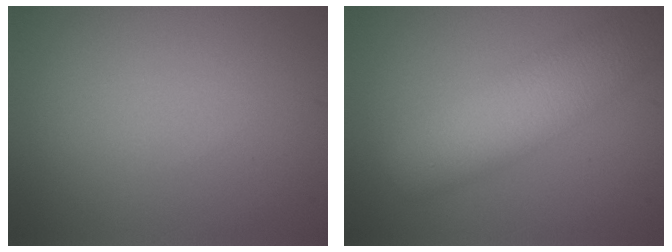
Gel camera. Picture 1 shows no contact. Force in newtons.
{"total": 5.6, "press": 5.6, "slide": 0.3}